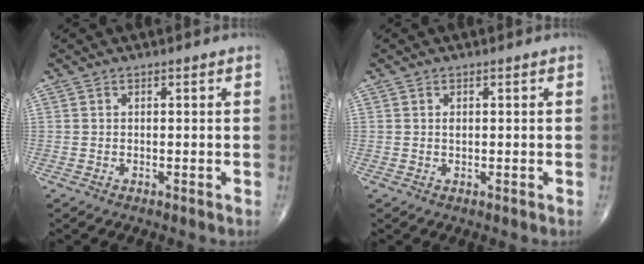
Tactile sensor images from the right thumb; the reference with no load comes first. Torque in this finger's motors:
{"motor_torque": [0.59, -0.17, 0.13, -0.33, -0.02]}